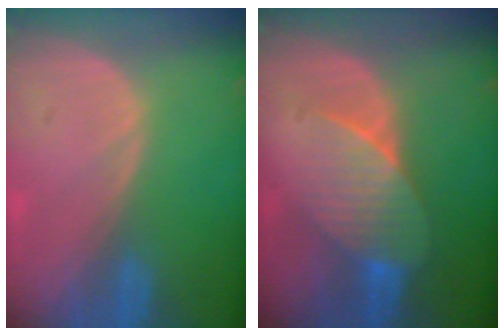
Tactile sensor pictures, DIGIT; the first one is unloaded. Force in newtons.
{"total": 7.5, "press": 7.0, "slide": 2.7}